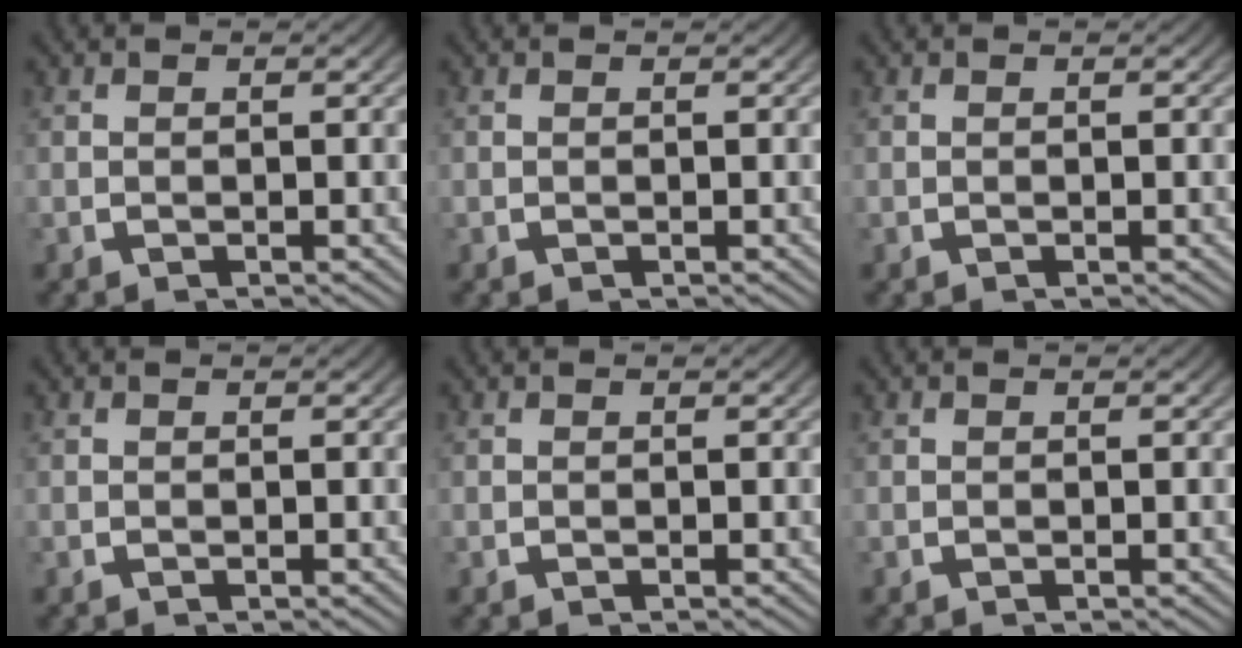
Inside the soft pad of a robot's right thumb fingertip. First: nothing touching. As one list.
[{"total": 0.0}, {"total": 0.0}, {"total": 0.0}, {"total": 0.0}, {"total": 0.0}]